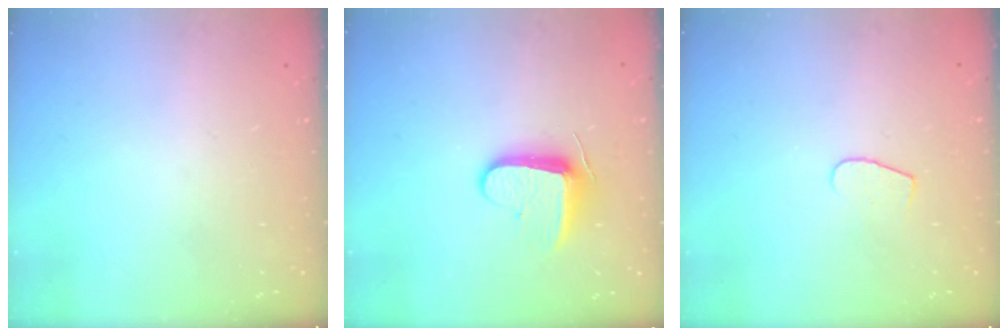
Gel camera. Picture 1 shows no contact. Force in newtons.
{"total": 9.3, "press": 9.3, "slide": 0.6}
{"total": 4.6, "press": 4.5, "slide": 0.4}